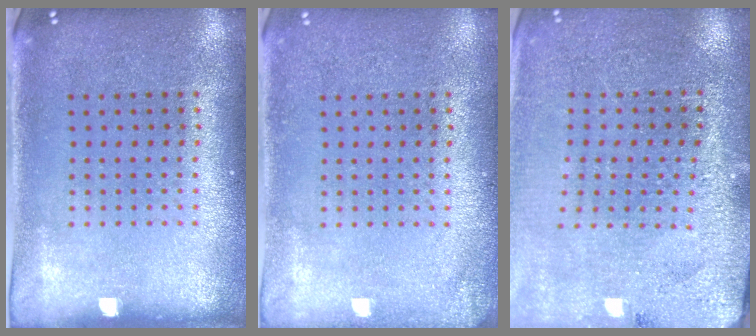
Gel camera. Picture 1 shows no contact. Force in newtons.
{"total": 1.1, "press": 1.1, "slide": 0.1}
{"total": 2.8, "press": 2.8, "slide": 0.1}